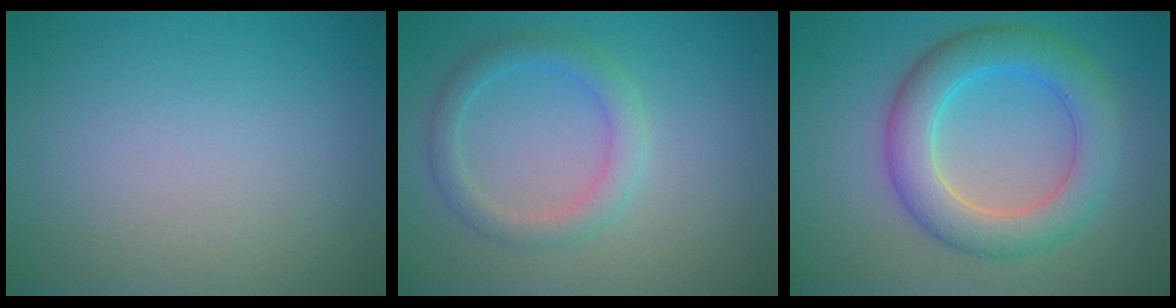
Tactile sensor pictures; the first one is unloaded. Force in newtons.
{"total": 2.7, "press": 2.7, "slide": 0.1}
{"total": 6.1, "press": 6.0, "slide": 0.2}